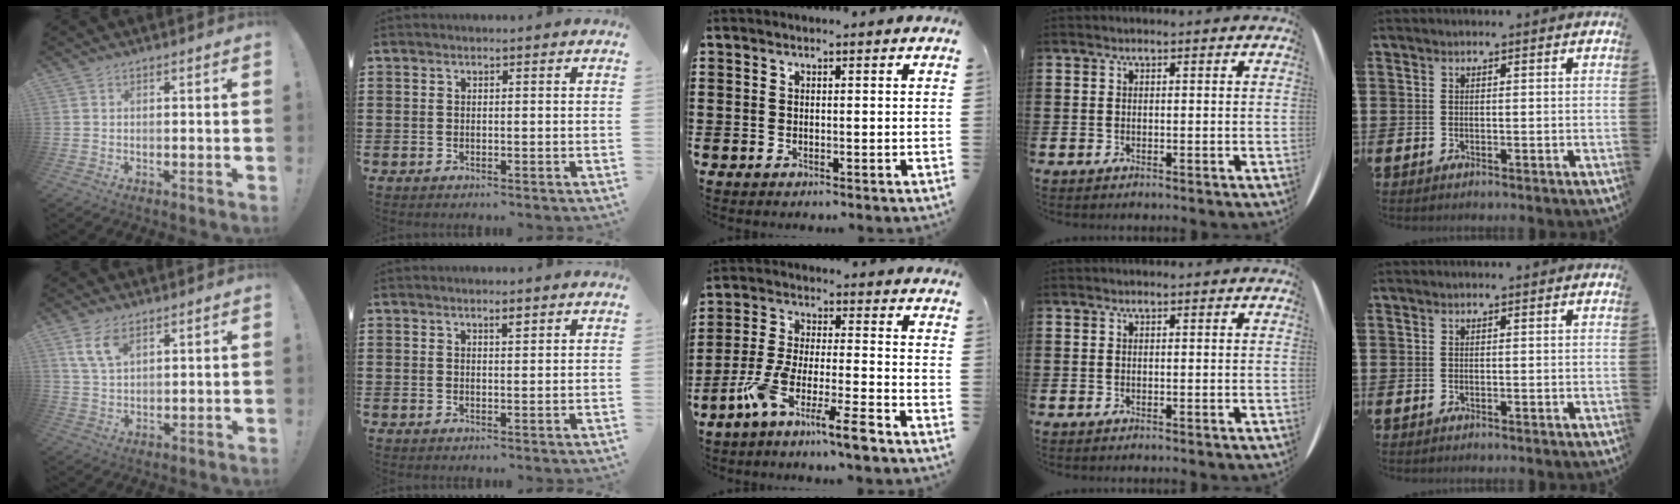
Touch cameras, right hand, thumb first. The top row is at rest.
{"thumb": {"total": 6.7, "force": [3.9, 3.0, 4.5], "torque": [-0.085, -0.011, 0.074]}, "index": {"total": 1.3, "force": [1.0, 0.3, 0.9], "torque": [-0.010, -0.002, 0.014]}, "middle": {"total": 9.0, "force": [-7.0, 0.0, 5.7], "torque": [-0.132, -0.013, -0.141]}}